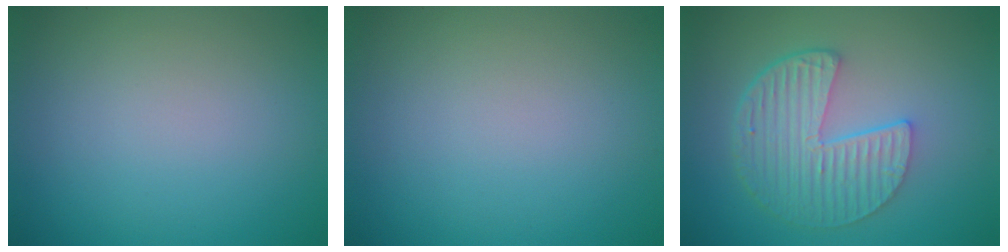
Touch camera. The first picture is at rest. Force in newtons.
{"total": 0.0}
{"total": 5.8, "press": 4.2, "slide": 4.0}